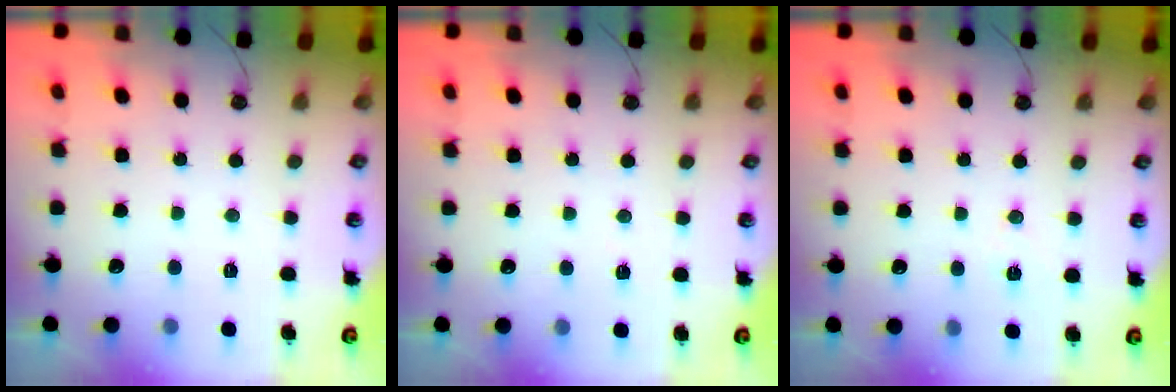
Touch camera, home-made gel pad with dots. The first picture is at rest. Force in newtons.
{"total": 2.0, "press": 0.8, "slide": 1.8}
{"total": 6.3, "press": 4.4, "slide": 4.5}